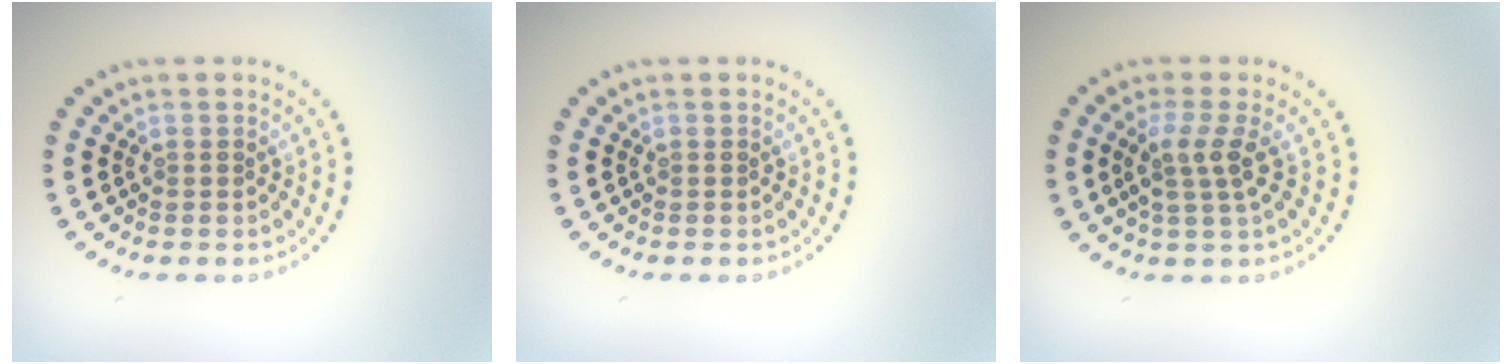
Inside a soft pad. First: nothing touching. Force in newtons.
{"total": 0.0}
{"total": 2.6, "press": 2.0, "slide": 1.6}